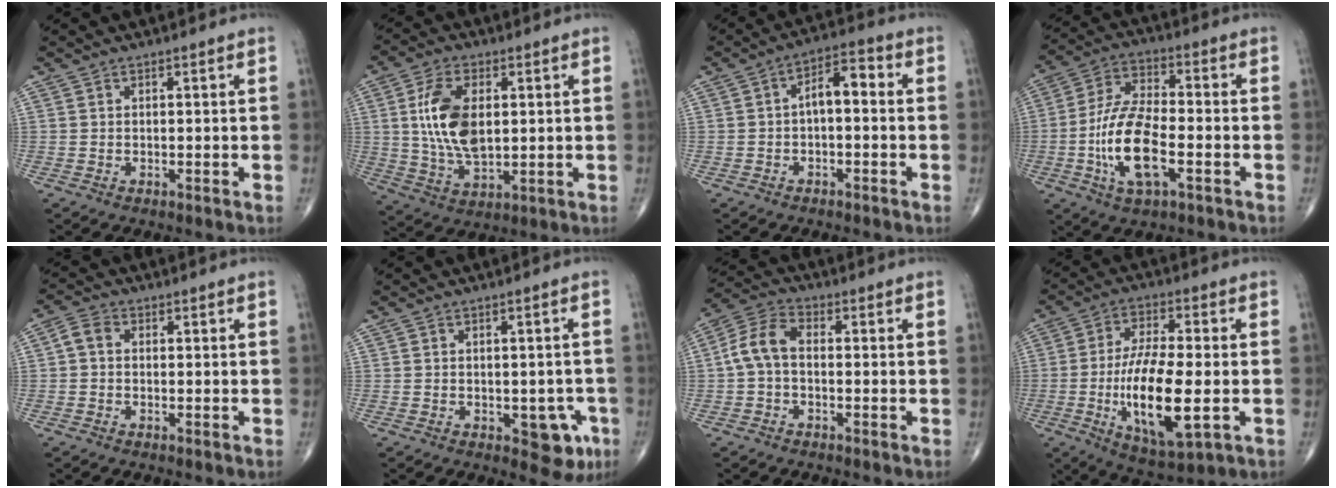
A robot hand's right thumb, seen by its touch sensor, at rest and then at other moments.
{"total": 12.6, "force": [2.0, 6.8, 10.4], "torque": [-0.199, -0.008, 0.042]}
{"total": 5.9, "force": [-0.3, 3.0, 5.1], "torque": [-0.071, 0.032, -0.016]}
{"total": 14.4, "force": [-4.0, 6.0, 12.5], "torque": [-0.251, 0.019, -0.076]}
{"total": 3.1, "force": [0.0, 2.2, 2.1], "torque": [-0.035, 0.008, -0.009]}
{"total": 6.3, "force": [-2.3, 3.5, 4.7], "torque": [-0.024, 0.005, -0.024]}
{"total": 6.8, "force": [-0.5, 4.0, 5.5], "torque": [-0.111, 0.023, -0.022]}
{"total": 16.8, "force": [-3.2, 5.8, 15.4], "torque": [-0.280, -0.004, -0.049]}